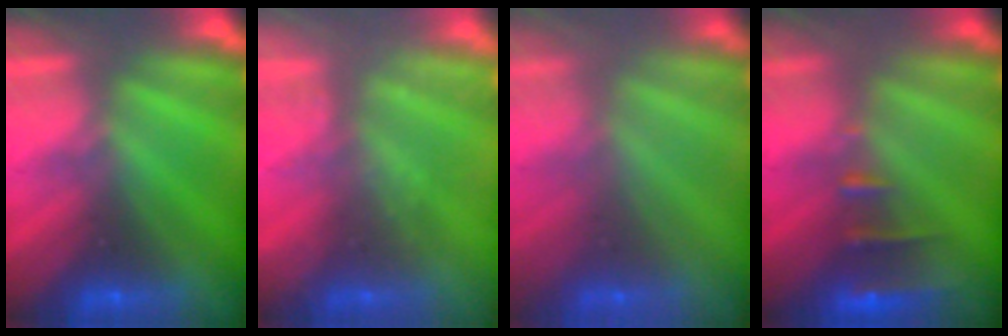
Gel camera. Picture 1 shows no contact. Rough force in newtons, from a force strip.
{"total": 2.3}
{"total": 2.0}
{"total": 2.4}